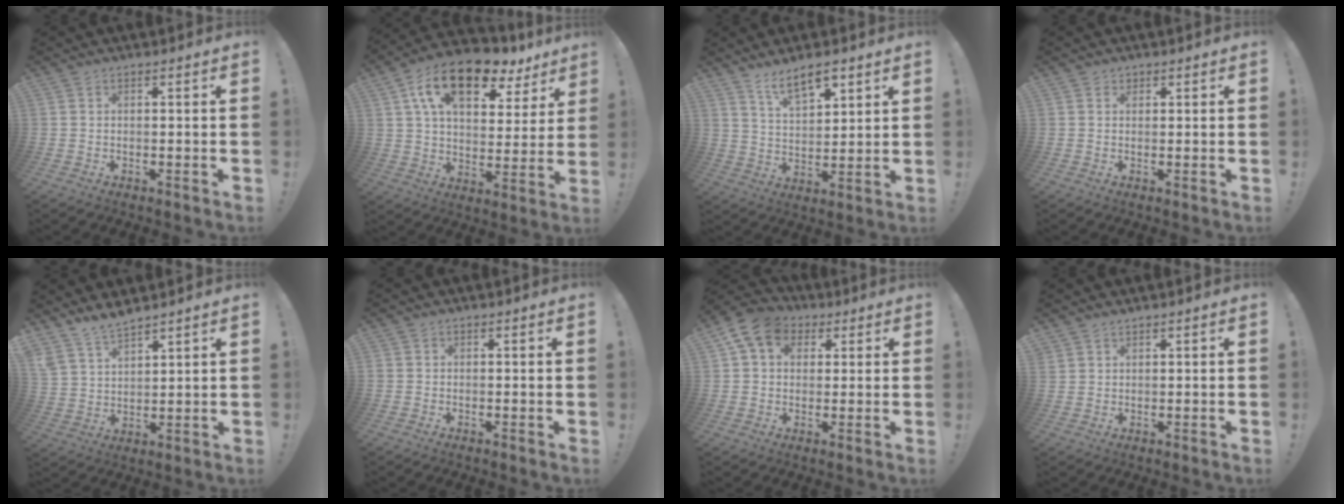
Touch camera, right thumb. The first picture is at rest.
{"total": 17.7, "force": [10.1, 9.0, 11.5], "torque": [-0.184, -0.055, 0.174]}
{"total": 9.1, "force": [6.6, 3.7, 5.1], "torque": [-0.084, -0.032, 0.122]}
{"total": 1.2, "force": [0.8, 0.8, 0.2], "torque": [0.002, -0.001, 0.014]}
{"total": 8.0, "force": [7.5, 2.3, 1.7], "torque": [-0.052, -0.047, 0.148]}
{"total": 0.6, "force": [-0.2, 0.5, 0.3], "torque": [-0.006, 0.002, -0.003]}
{"total": 11.0, "force": [4.3, 8.4, 5.8], "torque": [-0.090, -0.006, 0.086]}
{"total": 2.0, "force": [1.8, 0.8, 0.3], "torque": [0.001, -0.012, 0.034]}